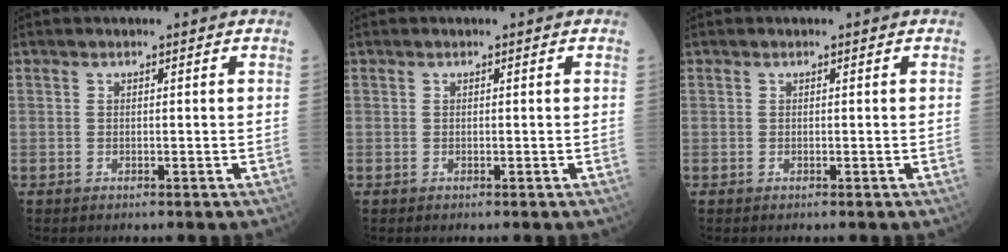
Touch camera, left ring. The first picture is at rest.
{"total": 0.0}
{"total": 0.0}